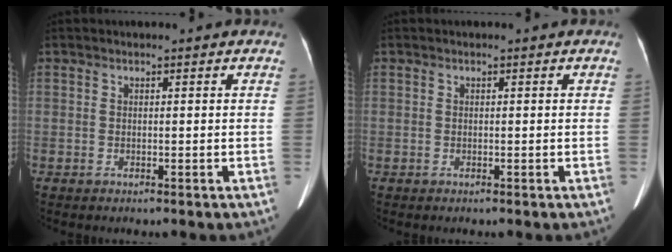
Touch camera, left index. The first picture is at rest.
{"total": 0.0}